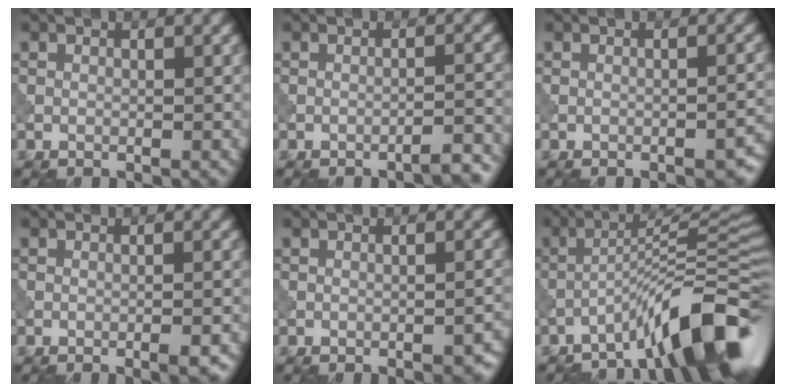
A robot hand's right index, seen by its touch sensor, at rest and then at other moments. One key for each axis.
{"total": 2.7, "fx": -2.2, "fy": 0.4, "fz": 1.5, "tx": -0.012, "ty": 0.010, "tz": -0.038}
{"total": 2.4, "fx": -1.6, "fy": 0.6, "fz": 1.7, "tx": -0.021, "ty": 0.003, "tz": -0.021}
{"total": 2.0, "fx": -1.1, "fy": 0.4, "fz": 1.6, "tx": -0.019, "ty": 0.004, "tz": -0.018}
{"total": 2.4, "fx": -1.6, "fy": 0.7, "fz": 1.6, "tx": -0.020, "ty": 0.002, "tz": -0.020}
{"total": 9.6, "fx": -5.8, "fy": 1.3, "fz": 7.5, "tx": -0.101, "ty": 0.020, "tz": -0.100}